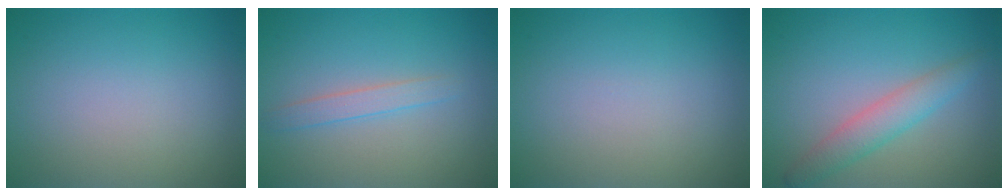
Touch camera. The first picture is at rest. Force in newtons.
{"total": 1.6, "press": 1.6, "slide": 0.1}
{"total": 0.0}
{"total": 3.0, "press": 3.0, "slide": 0.1}